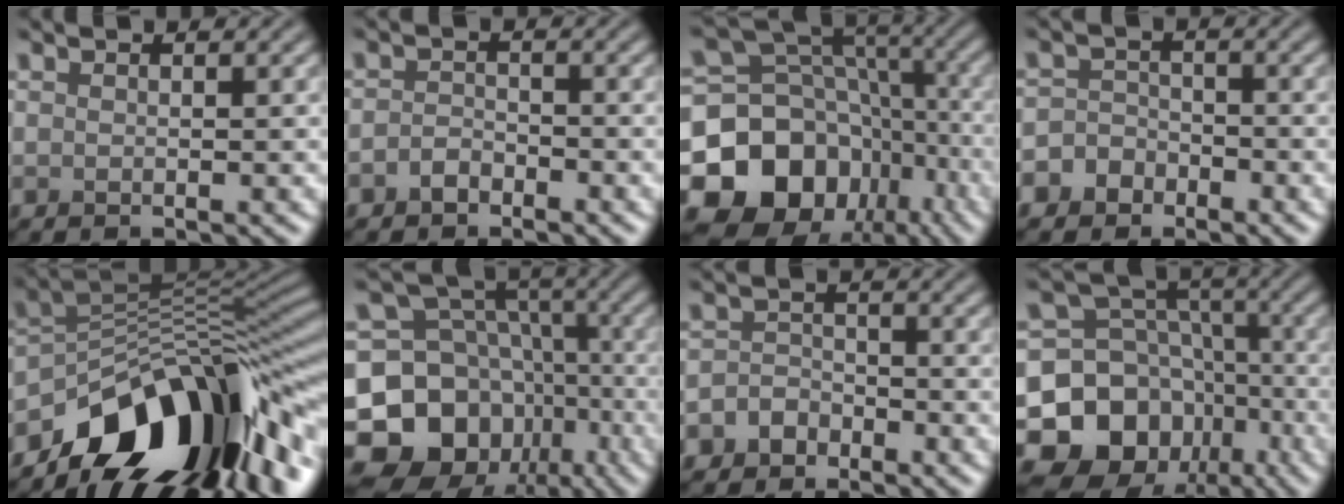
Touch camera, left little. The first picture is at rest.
{"total": 1.6, "force": [-1.1, 1.0, 0.7], "torque": [-0.011, 0.003, -0.024]}
{"total": 14.9, "force": [-6.2, 11.8, 6.6], "torque": [-0.136, 0.016, -0.112]}
{"total": 4.0, "force": [-2.6, 3.0, 0.5], "torque": [0.025, -0.002, -0.059]}
{"total": 13.3, "force": [-8.1, 6.1, 8.6], "torque": [-0.120, 0.016, -0.147]}
{"total": 15.4, "force": [-7.4, 12.0, 6.1], "torque": [-0.116, -0.005, -0.120]}
{"total": 3.1, "force": [-2.1, 2.2, 0.5], "torque": [0.019, 0.004, -0.050]}
{"total": 14.1, "force": [-7.2, 11.3, 4.5], "torque": [-0.090, -0.007, -0.127]}